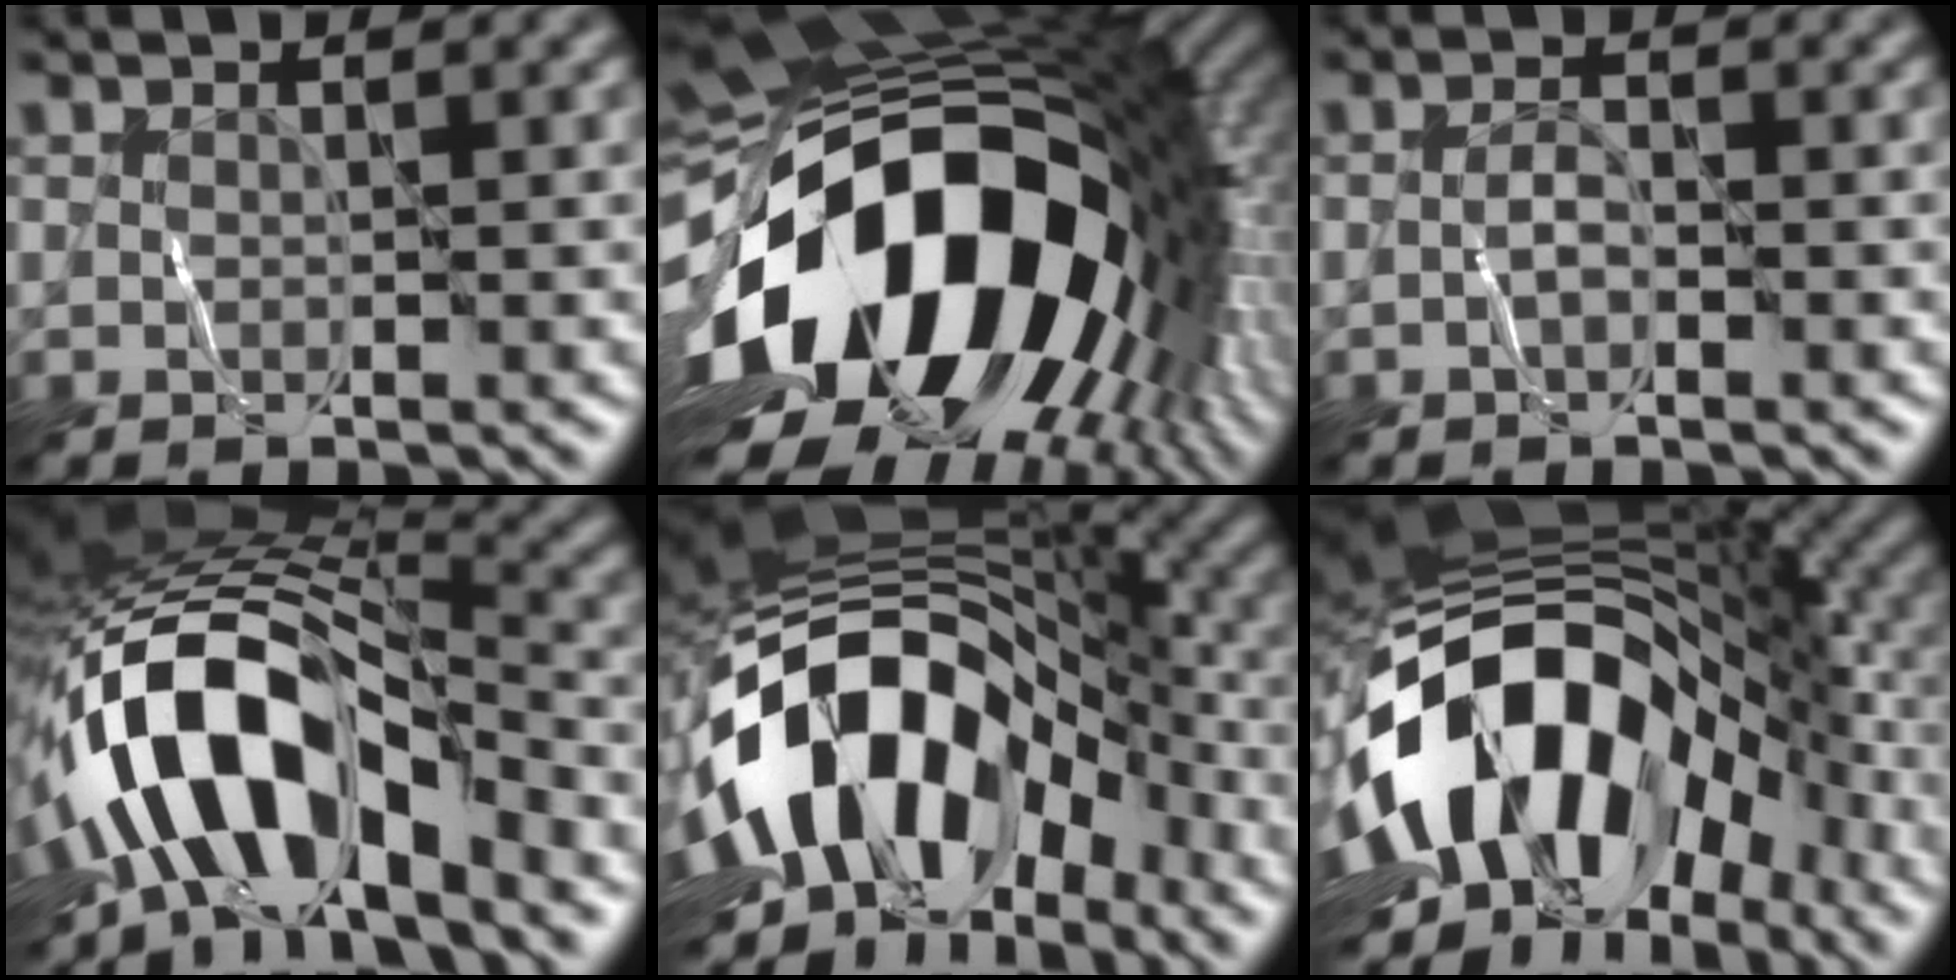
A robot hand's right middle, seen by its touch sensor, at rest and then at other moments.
{"total": 20.9, "force": [-3.9, 12.6, 16.1], "torque": [-0.315, -0.051, -0.058]}
{"total": 1.2, "force": [-0.5, 0.5, 0.9], "torque": [-0.019, 0.003, -0.014]}
{"total": 13.2, "force": [-5.9, 5.8, 10.3], "torque": [-0.174, 0.011, -0.107]}
{"total": 15.2, "force": [-4.6, 10.0, 10.5], "torque": [-0.172, 0.004, -0.086]}
{"total": 16.8, "force": [-4.5, 10.9, 12.0], "torque": [-0.208, -0.003, -0.087]}